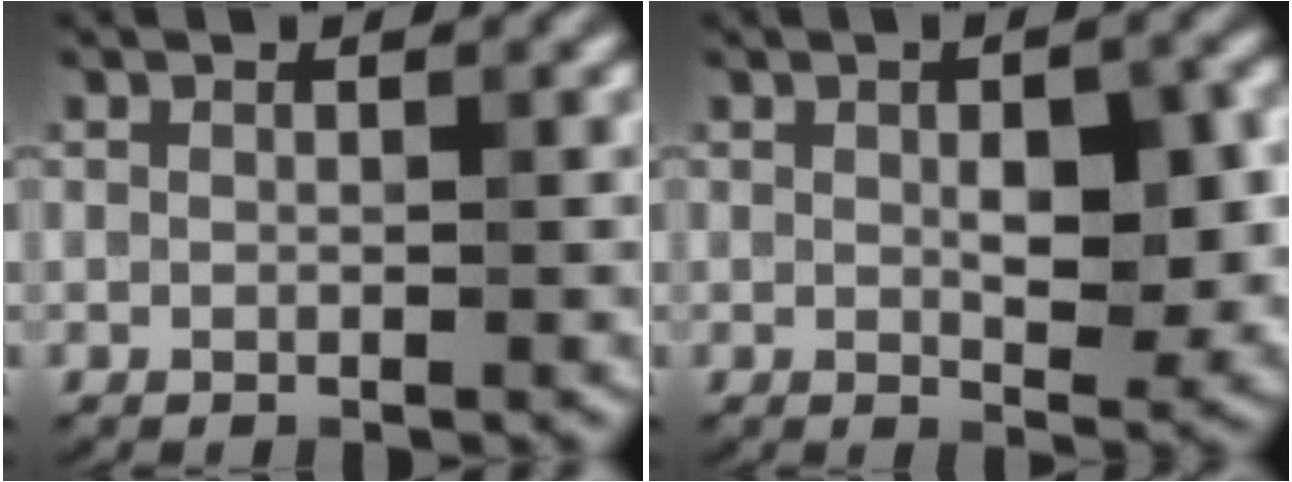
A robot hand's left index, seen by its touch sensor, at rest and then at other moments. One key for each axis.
{"total": 5.1, "fx": 0.4, "fy": 2.2, "fz": 4.6, "tx": -0.069, "ty": -0.001, "tz": 0.011}